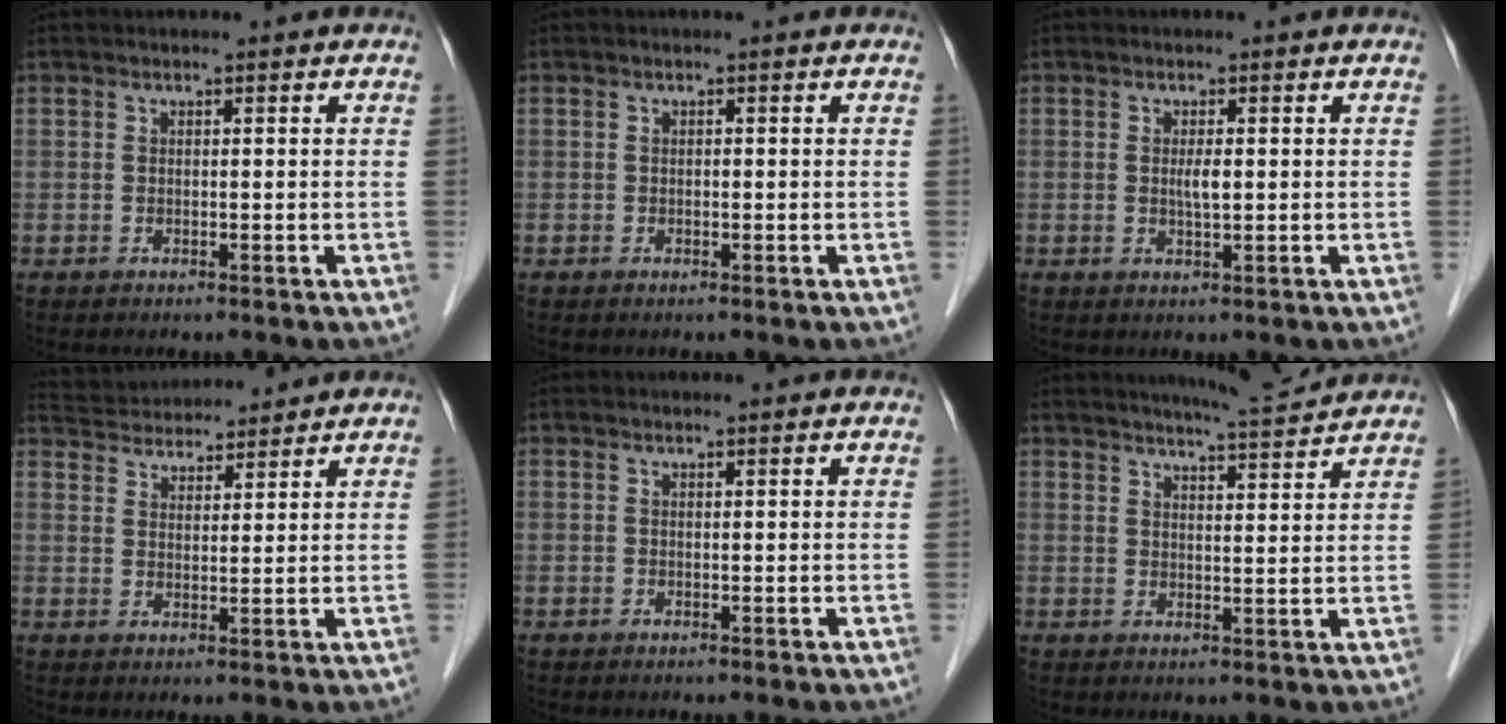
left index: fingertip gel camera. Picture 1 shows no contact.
{"total": 0.0}
{"total": 1.9, "force": [0.2, 0.3, 1.8], "torque": [-0.037, -0.001, 0.004]}
{"total": 10.7, "force": [10.2, 2.0, 2.3], "torque": [-0.043, 0.034, 0.161]}
{"total": 0.7, "force": [0.7, 0.1, 0.1], "torque": [-0.008, 0.007, 0.012]}
{"total": 7.0, "force": [6.8, -0.2, 1.6], "torque": [-0.038, 0.000, 0.093]}